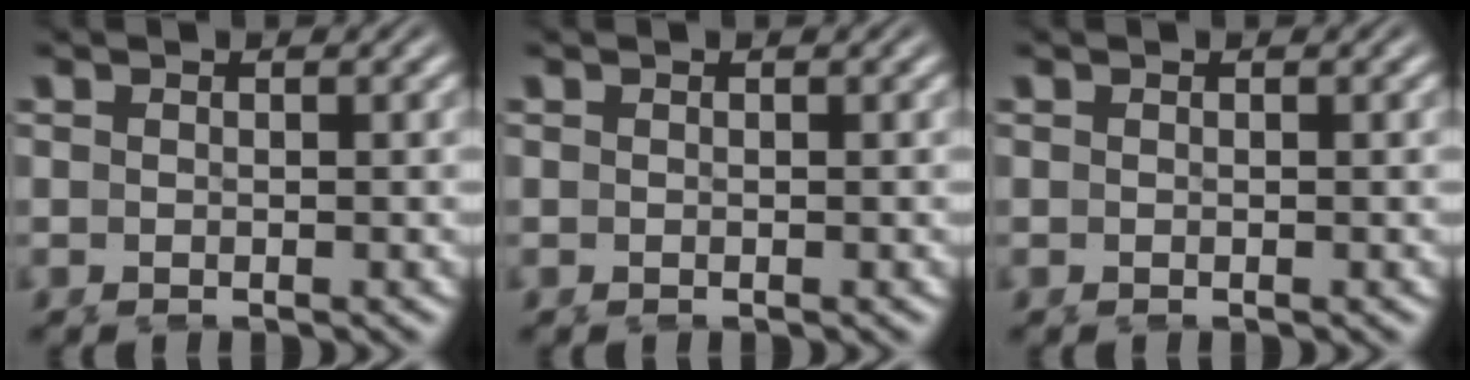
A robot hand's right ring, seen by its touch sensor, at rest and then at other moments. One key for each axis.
{"total": 0.0}
{"total": 0.0}